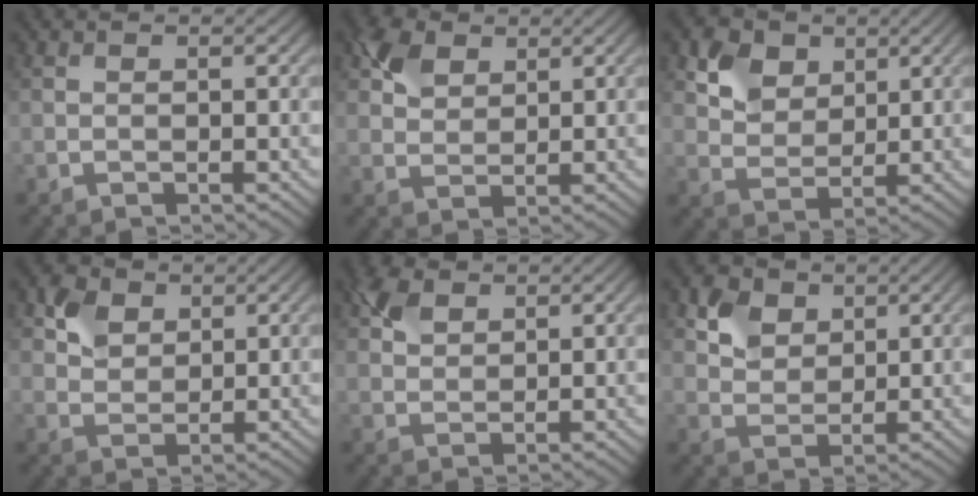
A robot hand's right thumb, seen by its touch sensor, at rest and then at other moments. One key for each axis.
{"total": 4.1, "fx": 2.3, "fy": 2.8, "fz": 1.9, "tx": -0.041, "ty": 0.004, "tz": 0.045}
{"total": 6.0, "fx": 3.2, "fy": 4.2, "fz": 2.9, "tx": -0.074, "ty": -0.009, "tz": 0.062}
{"total": 3.9, "fx": 2.0, "fy": 2.8, "fz": 1.8, "tx": -0.043, "ty": 0.003, "tz": 0.037}
{"total": 3.6, "fx": 2.2, "fy": 2.2, "fz": 1.8, "tx": -0.044, "ty": 0.005, "tz": 0.045}
{"total": 4.8, "fx": 2.5, "fy": 3.4, "fz": 2.3, "tx": -0.058, "ty": 0.000, "tz": 0.046}